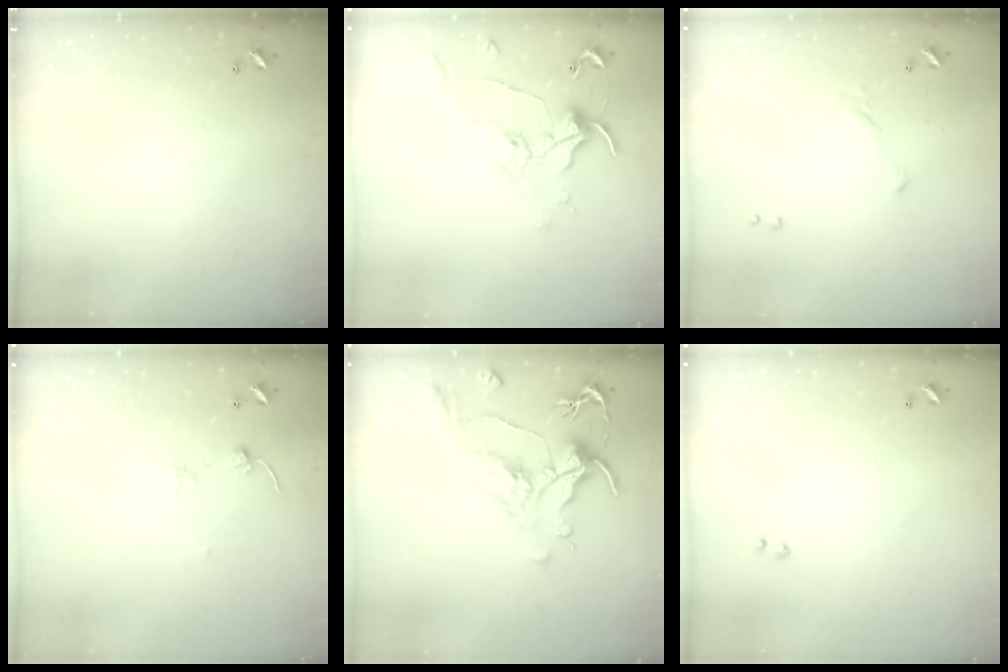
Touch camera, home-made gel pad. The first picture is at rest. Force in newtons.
{"total": 1.1, "press": 1.0, "slide": 0.4}
{"total": 5.8, "press": 5.8, "slide": 0.8}
{"total": 1.7, "press": 1.5, "slide": 0.7}
{"total": 1.1, "press": 0.0, "slide": 1.1}
{"total": 8.2, "press": 8.2, "slide": 0.5}